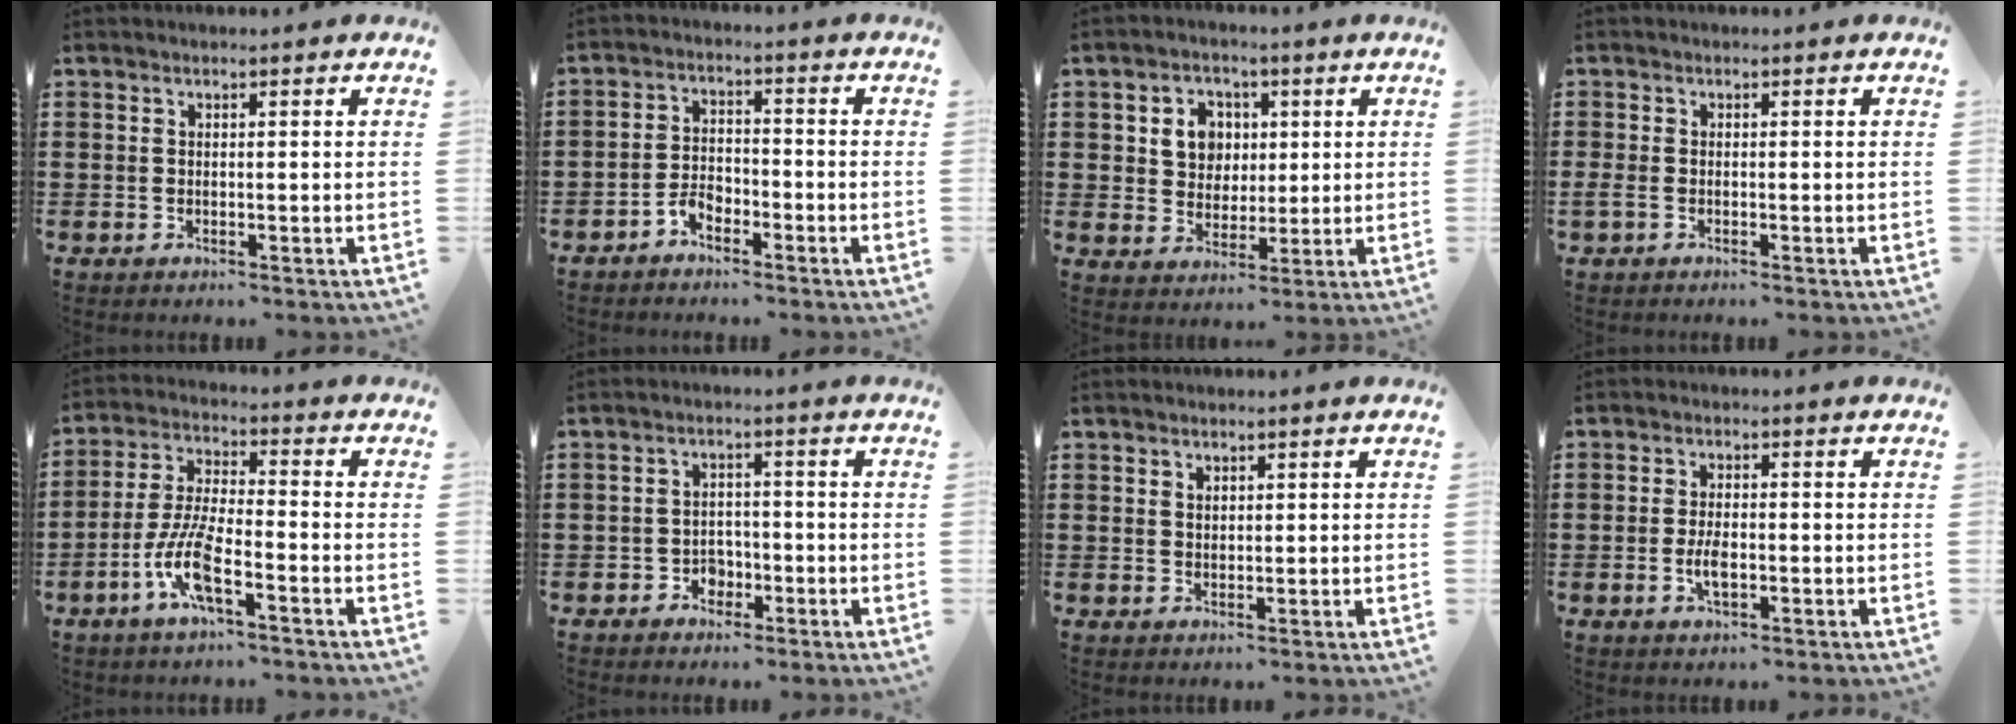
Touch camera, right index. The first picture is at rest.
{"total": 3.2, "force": [-2.4, 1.6, 1.5], "torque": [-0.036, 0.005, -0.050]}
{"total": 6.0, "force": [1.5, 5.4, 2.3], "torque": [-0.061, 0.016, 0.023]}
{"total": 1.0, "force": [-0.8, 0.2, 0.7], "torque": [-0.022, -0.006, -0.017]}
{"total": 8.5, "force": [-4.1, 2.0, 7.2], "torque": [-0.169, -0.012, -0.082]}
{"total": 2.6, "force": [-1.5, 2.0, 0.8], "torque": [-0.022, 0.004, -0.032]}
{"total": 1.2, "force": [0.9, 0.7, 0.2], "torque": [-0.006, 0.003, 0.018]}
{"total": 3.4, "force": [-0.8, 1.4, 3.0], "torque": [-0.069, -0.004, -0.017]}